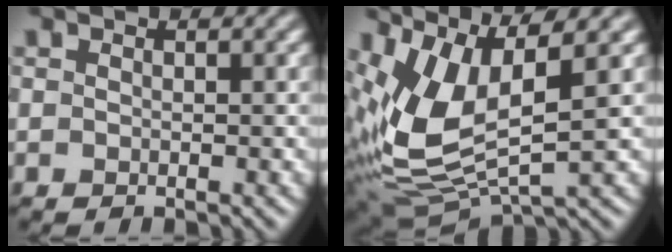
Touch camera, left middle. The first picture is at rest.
{"total": 8.6, "force": [2.2, 3.6, 7.4], "torque": [-0.181, -0.005, 0.047]}